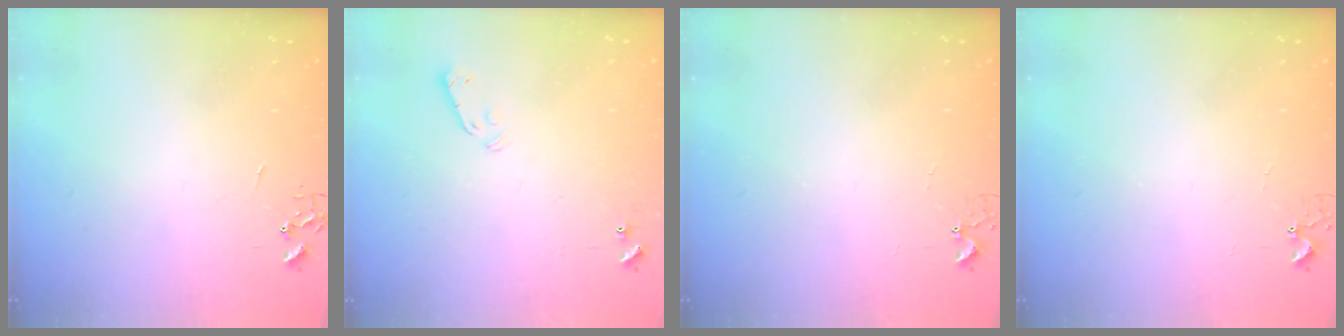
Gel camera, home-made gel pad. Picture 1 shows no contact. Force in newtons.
{"total": 4.1, "press": 4.1, "slide": 0.6}
{"total": 3.8, "press": 3.8, "slide": 0.3}
{"total": 3.8, "press": 3.8, "slide": 0.3}